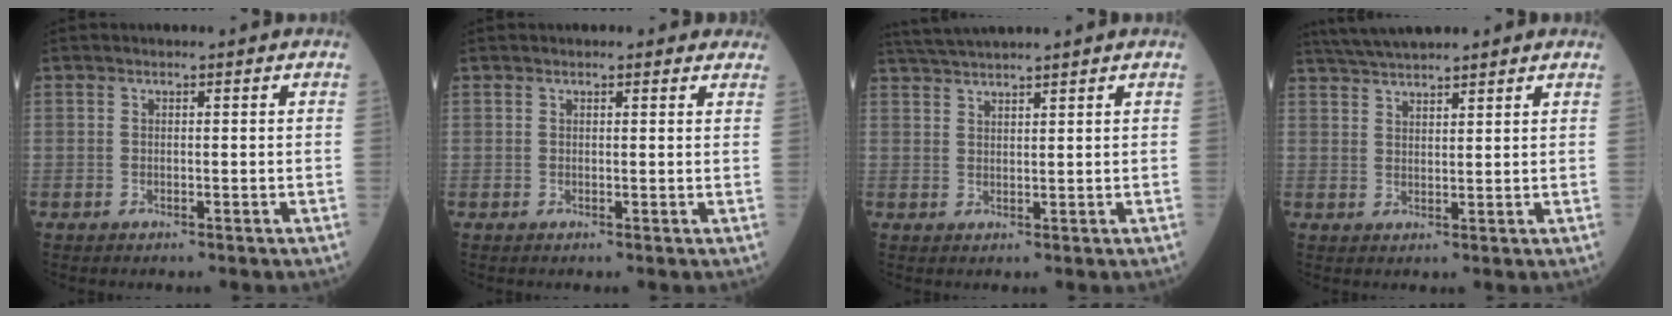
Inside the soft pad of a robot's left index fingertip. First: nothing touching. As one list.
[{"total": 1.9, "force": [1.6, 0.9, 0.4], "torque": [-0.003, 0.005, 0.007]}, {"total": 5.0, "force": [4.6, -0.9, 1.8], "torque": [-0.036, 0.028, 0.088]}, {"total": 6.7, "force": [6.0, 0.8, 2.9], "torque": [-0.057, 0.037, 0.107]}]